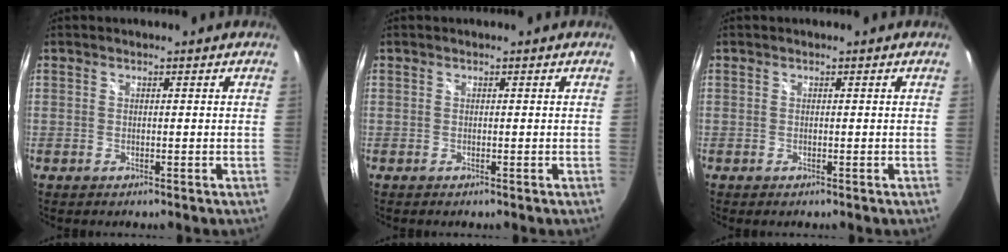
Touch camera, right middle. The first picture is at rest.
{"total": 0.0}
{"total": 0.0}